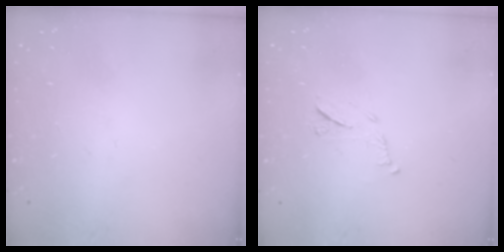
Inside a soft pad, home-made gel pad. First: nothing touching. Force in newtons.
{"total": 7.5, "press": 7.4, "slide": 0.3}